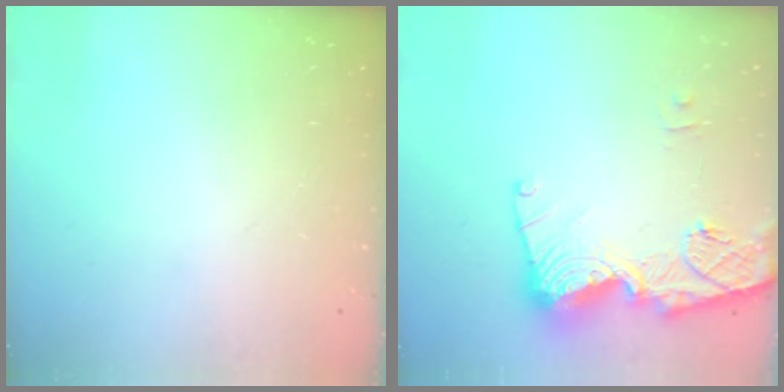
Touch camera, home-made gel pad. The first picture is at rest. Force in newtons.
{"total": 17.9, "press": 17.8, "slide": 1.7}